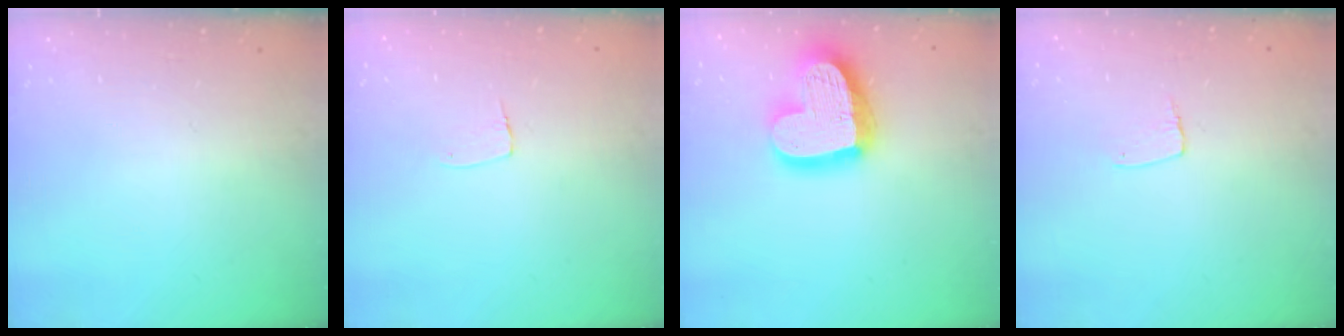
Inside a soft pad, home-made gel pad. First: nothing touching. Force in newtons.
{"total": 5.4, "press": 5.4, "slide": 0.3}
{"total": 21.7, "press": 21.6, "slide": 2.0}
{"total": 5.1, "press": 5.1, "slide": 0.4}